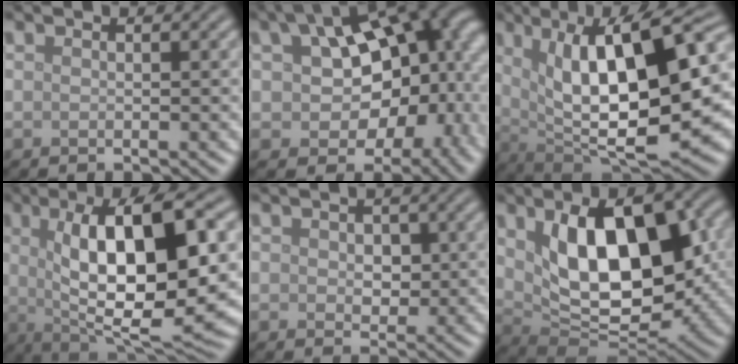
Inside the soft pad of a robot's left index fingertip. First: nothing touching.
{"total": 17.3, "force": [1.6, 11.1, 13.2], "torque": [-0.151, -0.013, 0.039]}
{"total": 16.0, "force": [3.6, 6.3, 14.2], "torque": [-0.206, 0.008, 0.065]}
{"total": 14.2, "force": [2.1, 4.8, 13.2], "torque": [-0.184, 0.005, 0.028]}
{"total": 2.2, "force": [0.3, 1.6, 1.5], "torque": [-0.025, -0.004, 0.004]}
{"total": 11.7, "force": [1.8, 6.2, 9.8], "torque": [-0.152, -0.005, 0.037]}